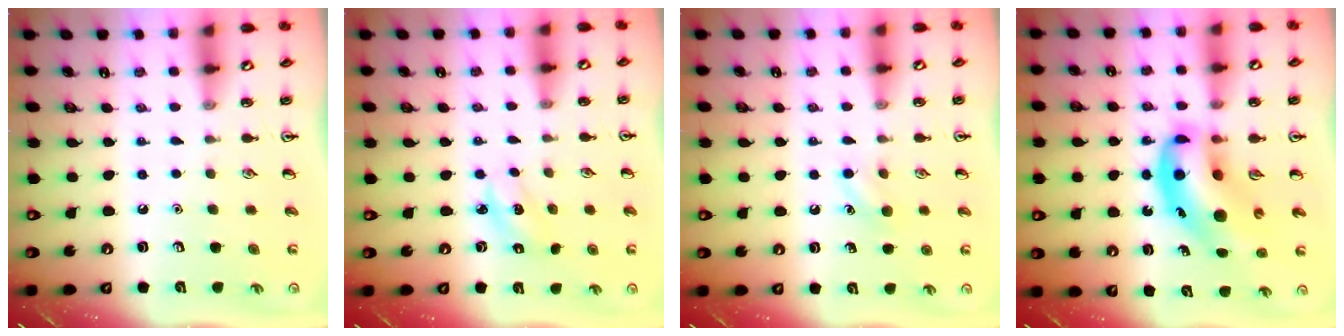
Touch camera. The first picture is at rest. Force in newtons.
{"total": 2.5, "press": 2.4, "slide": 0.5}
{"total": 6.9, "press": 6.7, "slide": 1.8}
{"total": 14.3, "press": 13.8, "slide": 3.8}